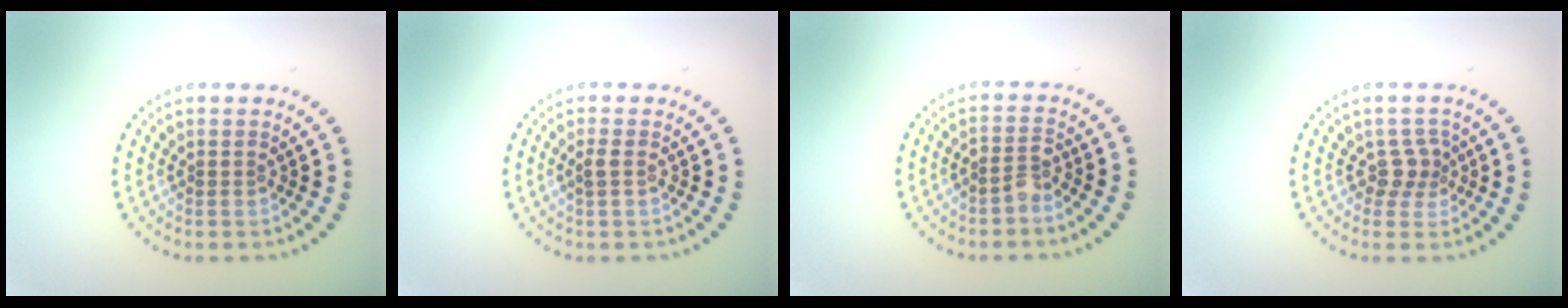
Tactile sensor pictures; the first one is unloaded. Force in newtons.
{"total": 0.9, "press": 0.9, "slide": 0.2}
{"total": 1.7, "press": 1.4, "slide": 0.9}
{"total": 2.0, "press": 1.6, "slide": 1.2}